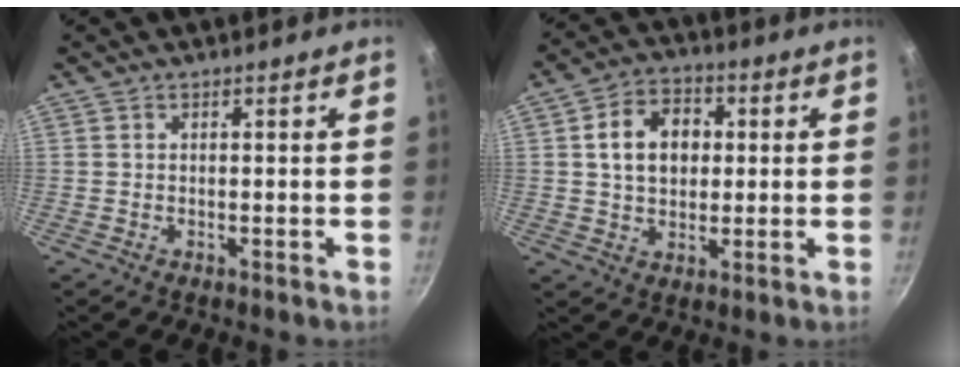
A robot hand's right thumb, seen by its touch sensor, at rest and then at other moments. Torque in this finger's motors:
{"motor_torque": [-0.51, 1.18, 0.43, 0.27, 0.07]}